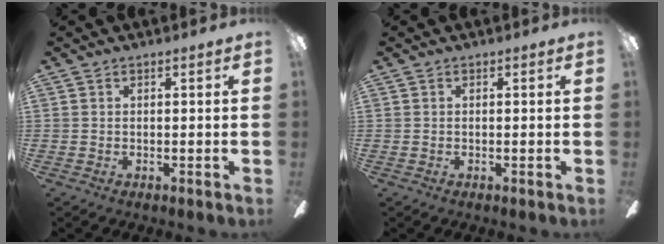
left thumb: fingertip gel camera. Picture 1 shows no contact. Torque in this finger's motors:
{"motor_torque": [-0.14, 0.14, 0.13, 0.06, 0.00]}